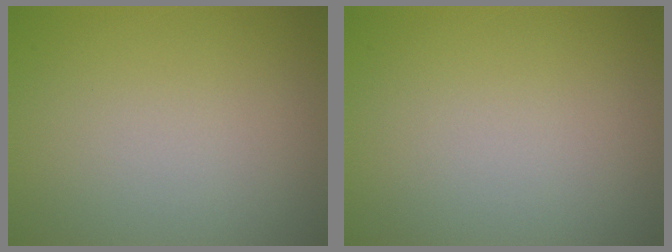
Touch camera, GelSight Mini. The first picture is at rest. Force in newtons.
{"total": 0.0}